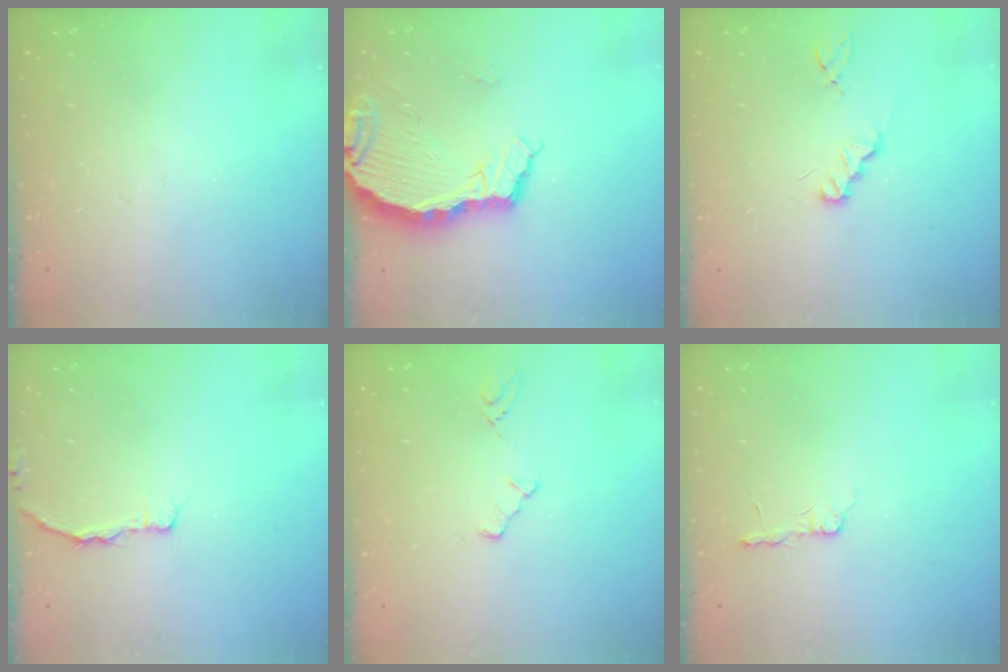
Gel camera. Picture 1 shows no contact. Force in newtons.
{"total": 6.2, "press": 6.1, "slide": 0.7}
{"total": 1.2, "press": 1.2, "slide": 0.1}
{"total": 2.0, "press": 2.0, "slide": 0.3}
{"total": 3.3, "press": 3.3, "slide": 0.4}
{"total": 2.7, "press": 2.7, "slide": 0.4}